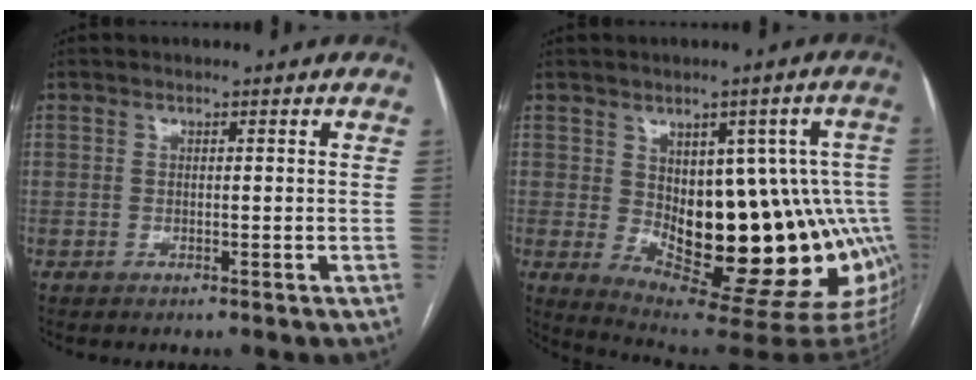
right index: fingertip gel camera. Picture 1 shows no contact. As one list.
[{"total": 21.6, "force": [-2.3, 7.9, 20.0], "torque": [-0.192, 0.021, -0.005]}]